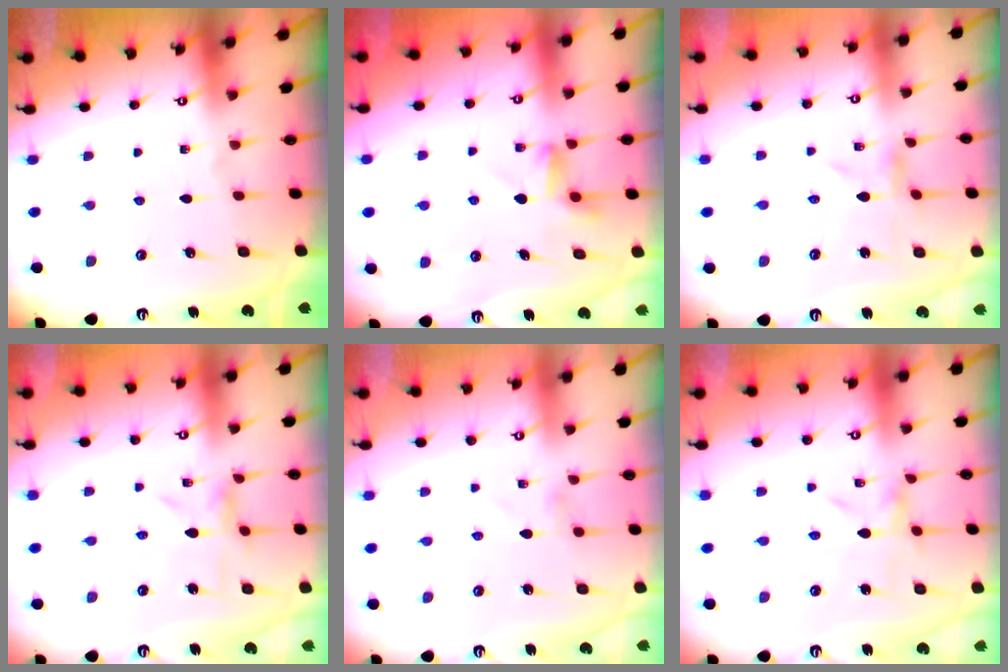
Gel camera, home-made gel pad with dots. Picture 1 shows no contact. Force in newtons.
{"total": 3.5, "press": 3.3, "slide": 1.0}
{"total": 0.0}
{"total": 0.9, "press": 0.9, "slide": 0.3}
{"total": 0.8, "press": 0.8, "slide": 0.1}
{"total": 0.0}